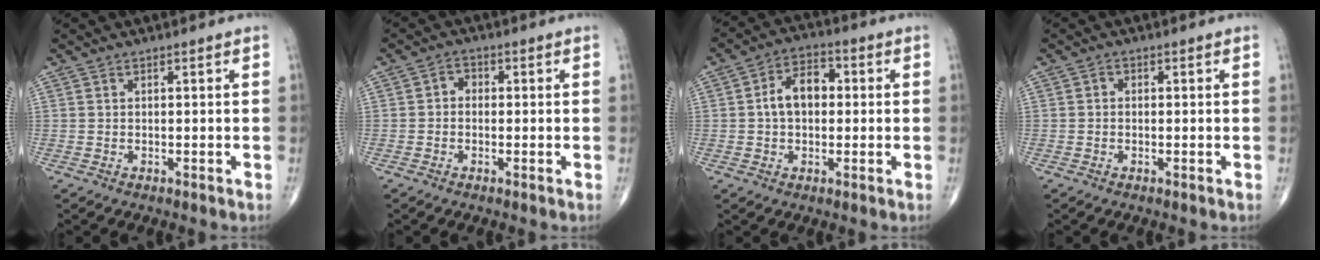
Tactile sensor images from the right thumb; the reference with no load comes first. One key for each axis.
{"total": 2.3, "fx": -0.2, "fy": 1.9, "fz": 1.3, "tx": -0.001, "ty": 0.011, "tz": -0.014}
{"total": 8.1, "fx": 0.5, "fy": 5.5, "fz": 5.9, "tx": -0.085, "ty": 0.024, "tz": 0.000}
{"total": 0.9, "fx": -0.1, "fy": 0.8, "fz": 0.4, "tx": 0.003, "ty": 0.003, "tz": -0.007}